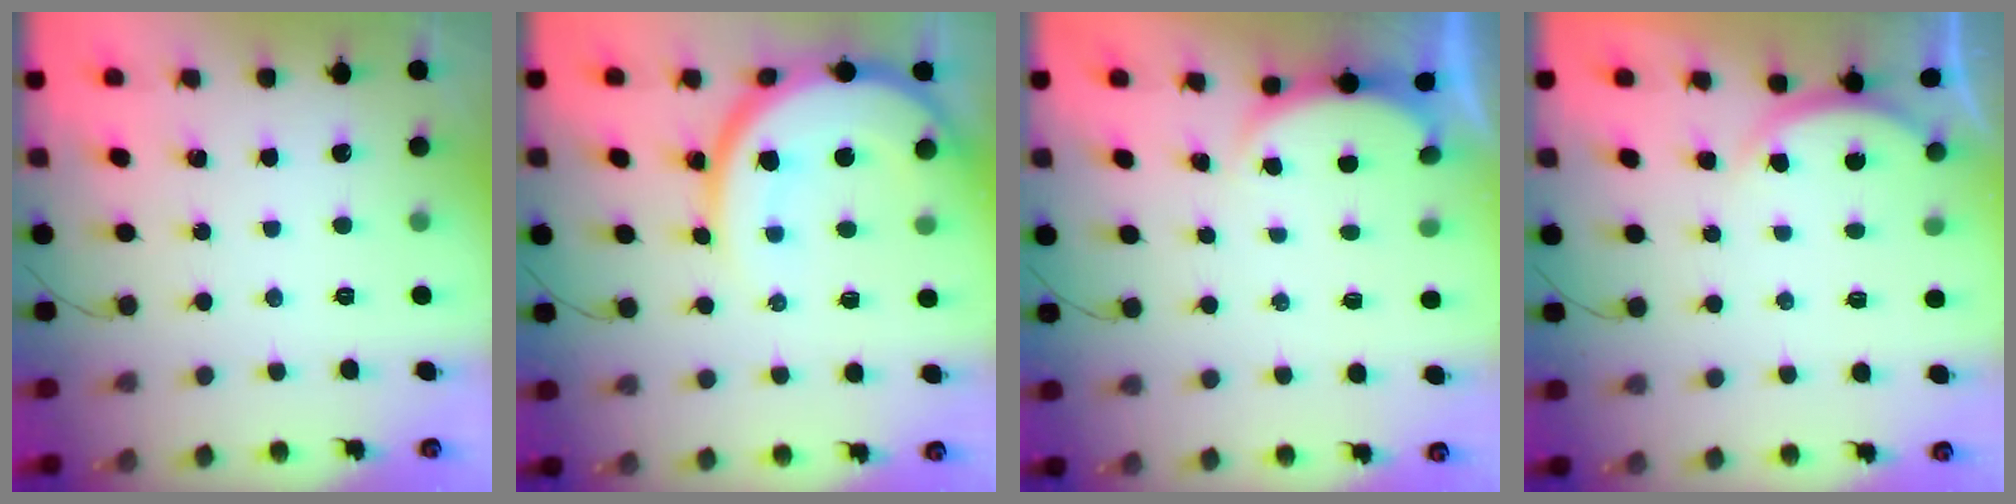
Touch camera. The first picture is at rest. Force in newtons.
{"total": 13.4, "press": 13.4, "slide": 1.4}
{"total": 2.6, "press": 2.6, "slide": 0.6}
{"total": 2.8, "press": 2.8, "slide": 0.6}